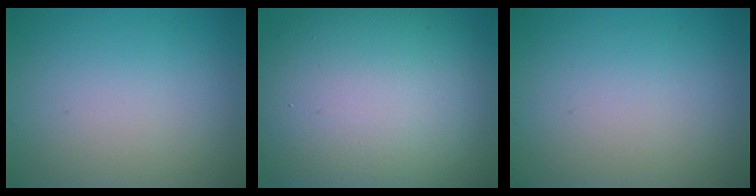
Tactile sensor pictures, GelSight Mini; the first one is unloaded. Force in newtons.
{"total": 16.5, "press": 16.5, "slide": 0.9}
{"total": 0.0}